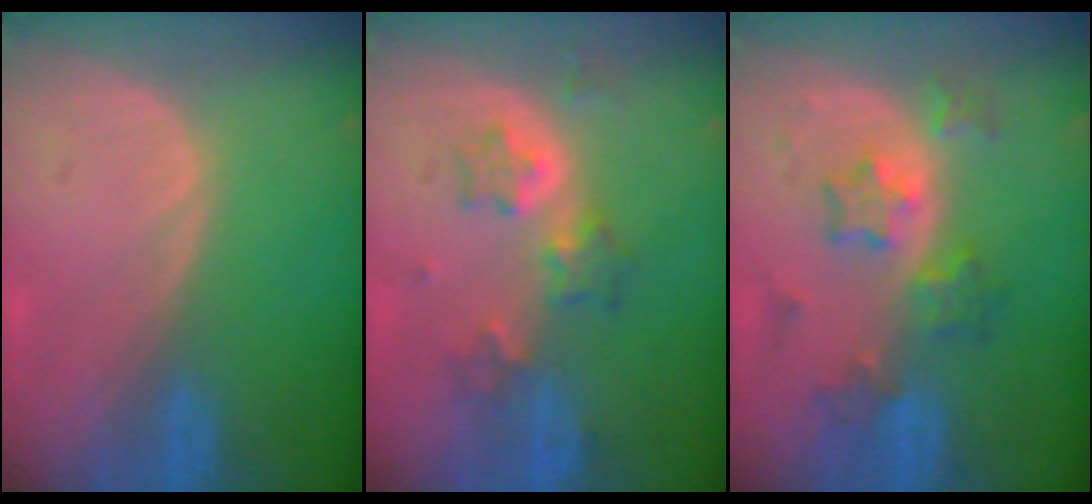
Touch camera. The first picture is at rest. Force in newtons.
{"total": 5.4, "press": 5.4, "slide": 0.6}
{"total": 6.4, "press": 6.4, "slide": 0.2}